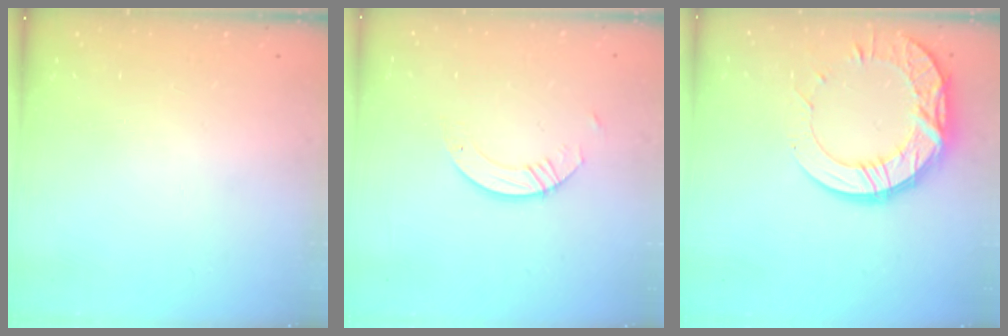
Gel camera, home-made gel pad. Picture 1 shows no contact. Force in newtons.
{"total": 3.8, "press": 3.7, "slide": 0.4}
{"total": 15.6, "press": 15.6, "slide": 1.1}